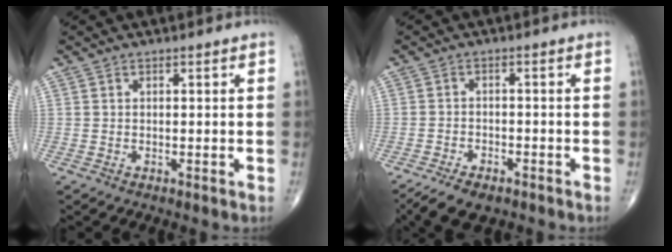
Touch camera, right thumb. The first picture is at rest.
{"total": 7.4, "force": [-5.4, 3.4, 3.9], "torque": [-0.062, 0.010, -0.089]}